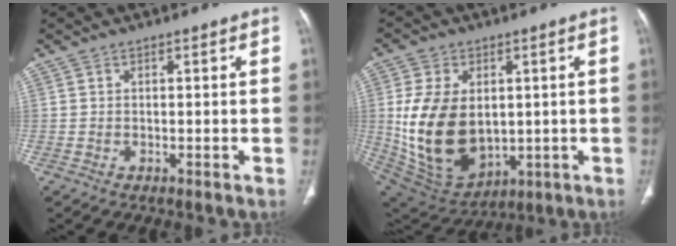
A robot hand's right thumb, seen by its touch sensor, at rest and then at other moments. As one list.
[{"total": 18.2, "force": [0.6, 12.3, 13.4], "torque": [-0.236, -0.015, 0.042]}]